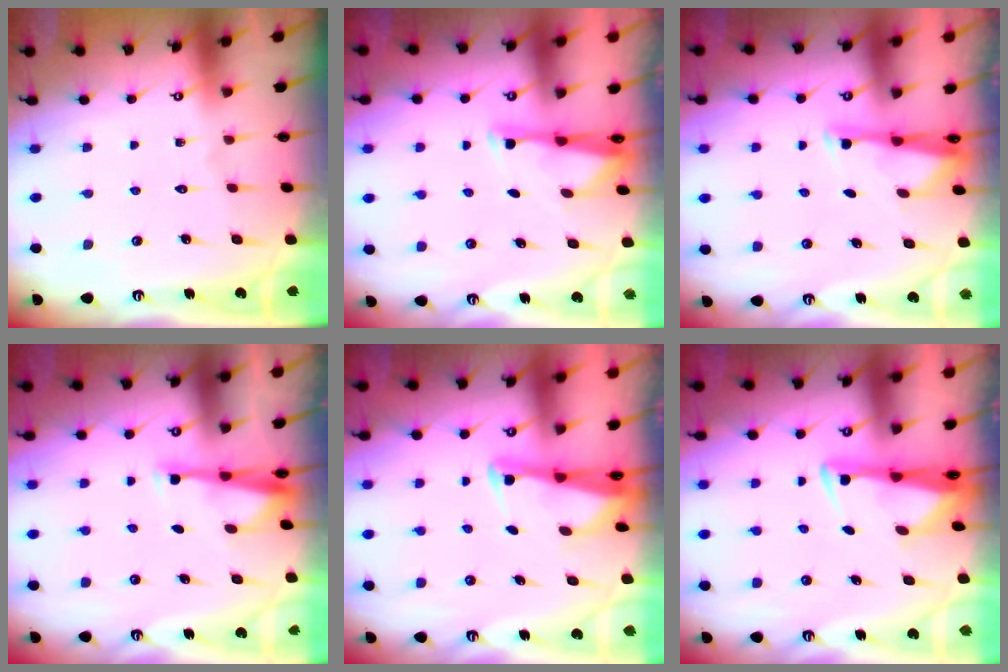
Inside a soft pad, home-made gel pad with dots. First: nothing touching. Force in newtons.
{"total": 2.9, "press": 2.9, "slide": 0.6}
{"total": 2.9, "press": 2.8, "slide": 0.5}
{"total": 4.1, "press": 4.0, "slide": 0.9}
{"total": 2.5, "press": 2.5, "slide": 0.5}
{"total": 2.9, "press": 2.8, "slide": 0.9}